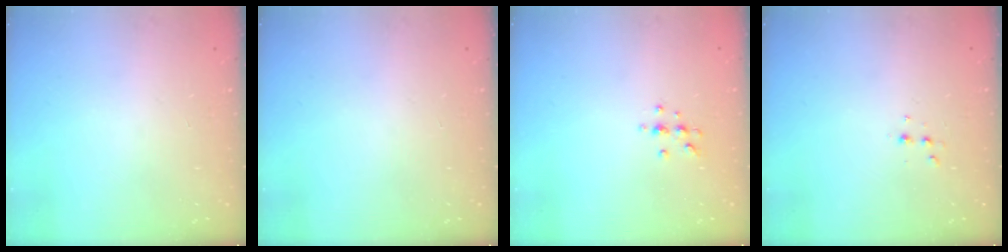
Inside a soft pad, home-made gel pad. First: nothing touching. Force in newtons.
{"total": 0.0}
{"total": 5.1, "press": 4.8, "slide": 1.8}
{"total": 2.8, "press": 2.7, "slide": 0.6}